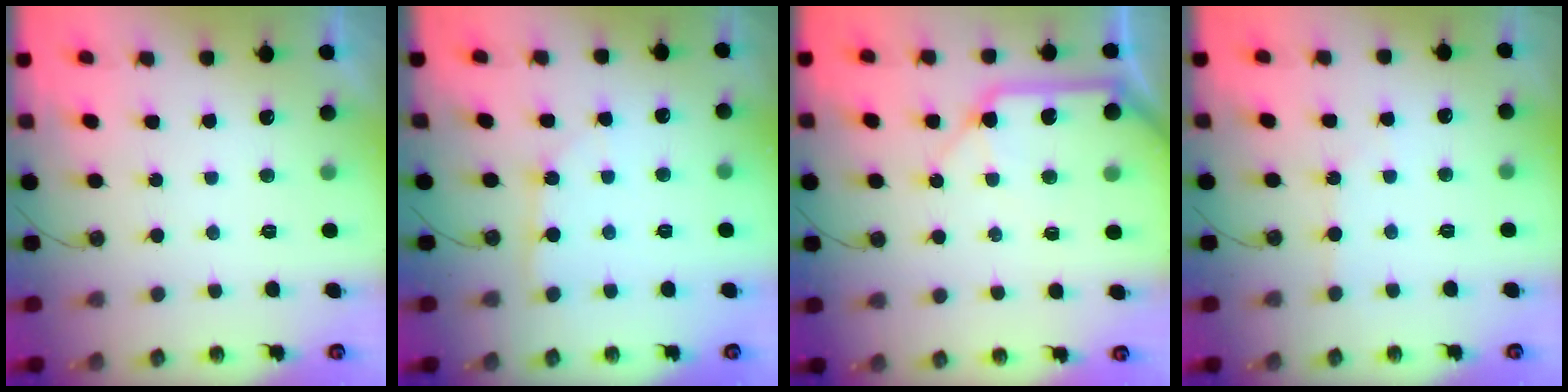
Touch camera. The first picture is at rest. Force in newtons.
{"total": 2.2, "press": 2.2, "slide": 0.3}
{"total": 12.0, "press": 11.9, "slide": 1.6}
{"total": 2.6, "press": 2.6, "slide": 0.3}